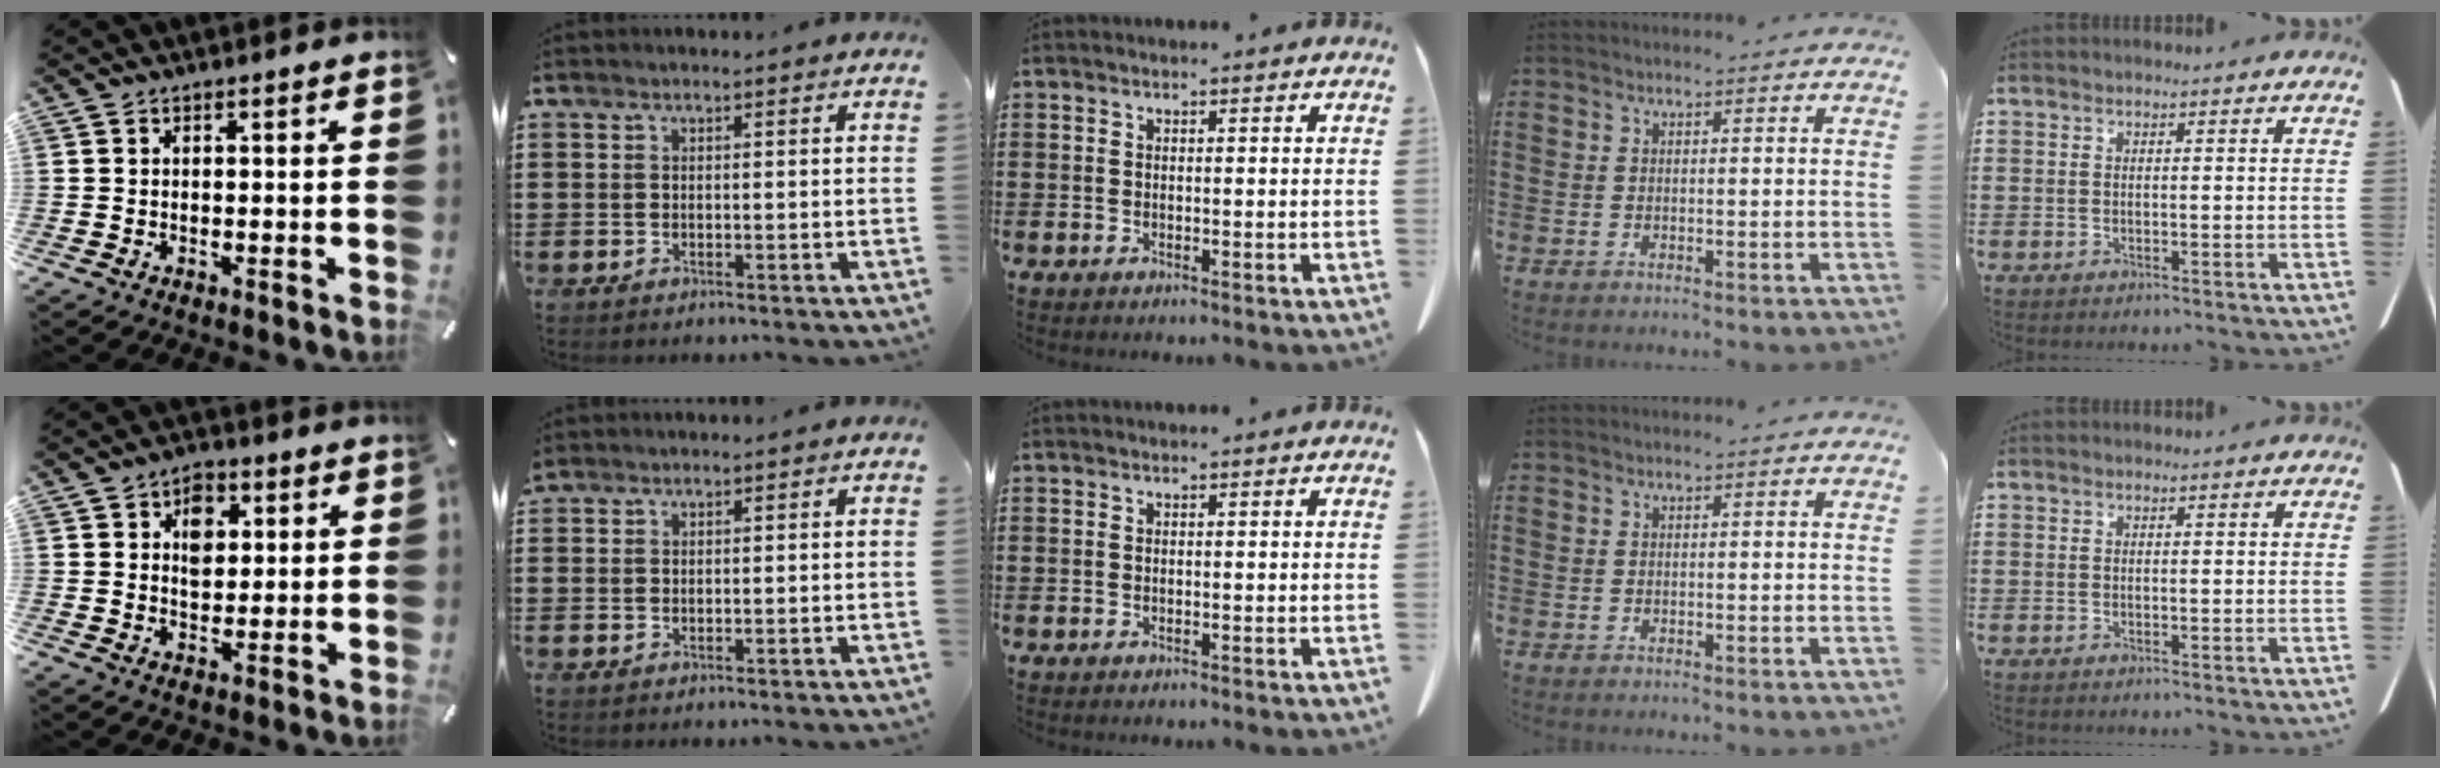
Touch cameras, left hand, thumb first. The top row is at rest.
{"thumb": {"total": 6.6, "force": [1.9, 5.2, 3.7], "torque": [-0.043, -0.003, 0.028]}, "index": {"total": 0.8, "force": [0.7, 0.3, 0.1], "torque": [-0.005, 0.001, 0.015]}}